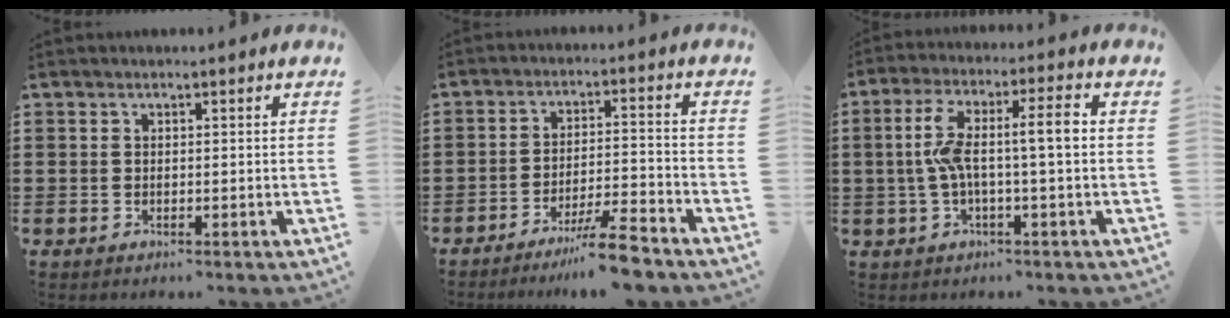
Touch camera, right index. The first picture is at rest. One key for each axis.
{"total": 7.6, "fx": -6.2, "fy": 0.1, "fz": 4.4, "tx": -0.075, "ty": -0.004, "tz": -0.113}
{"total": 8.4, "fx": -0.1, "fy": 1.5, "fz": 8.3, "tx": -0.164, "ty": 0.005, "tz": -0.012}